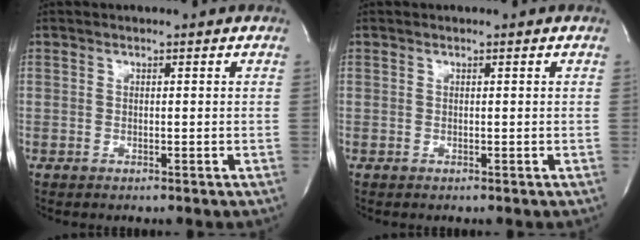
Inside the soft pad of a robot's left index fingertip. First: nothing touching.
{"total": 0.0}